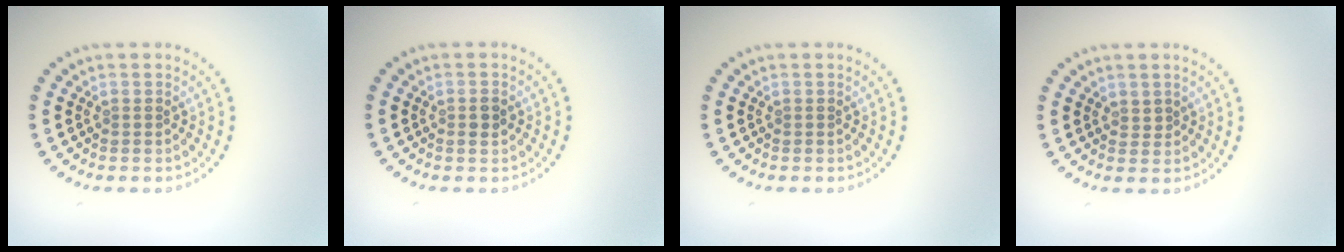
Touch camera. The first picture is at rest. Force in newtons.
{"total": 1.1, "press": 1.1, "slide": 0.2}
{"total": 0.0}
{"total": 0.6, "press": 0.3, "slide": 0.5}